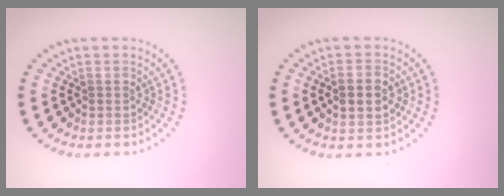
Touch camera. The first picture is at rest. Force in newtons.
{"total": 2.8, "press": 2.8, "slide": 0.4}